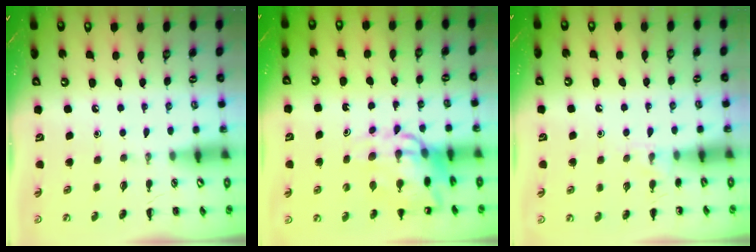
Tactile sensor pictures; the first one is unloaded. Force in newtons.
{"total": 12.1, "press": 11.7, "slide": 3.3}
{"total": 5.2, "press": 4.9, "slide": 1.7}